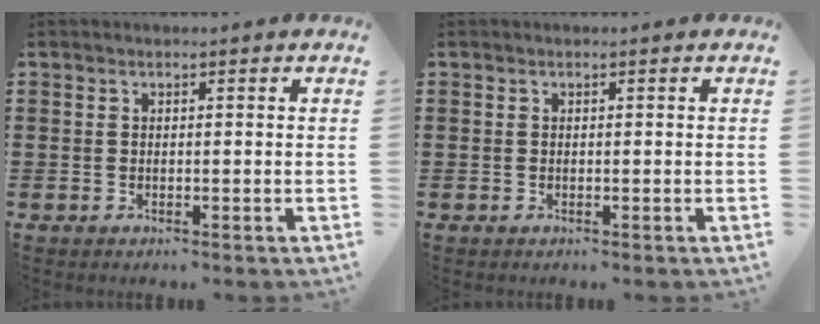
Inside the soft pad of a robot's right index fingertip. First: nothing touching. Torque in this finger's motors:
{"motor_torque": [0.12, 0.57, 0.00, 0.00]}